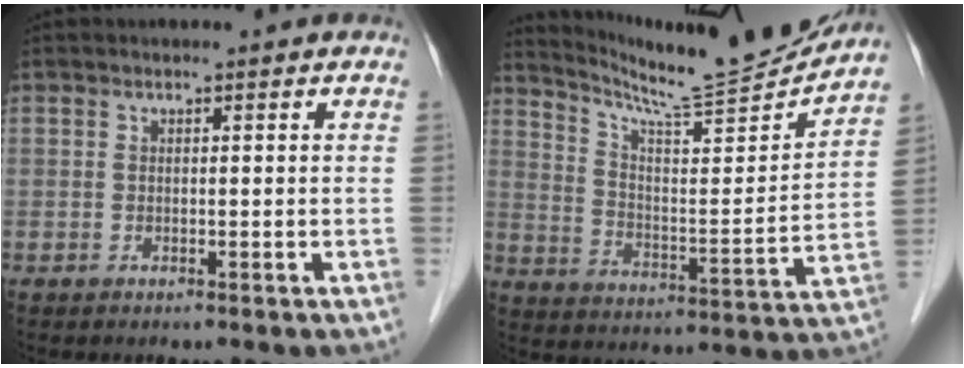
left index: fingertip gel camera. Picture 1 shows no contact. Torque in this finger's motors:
{"motor_torque": [-0.07, -0.09, 0.15, 0.07]}